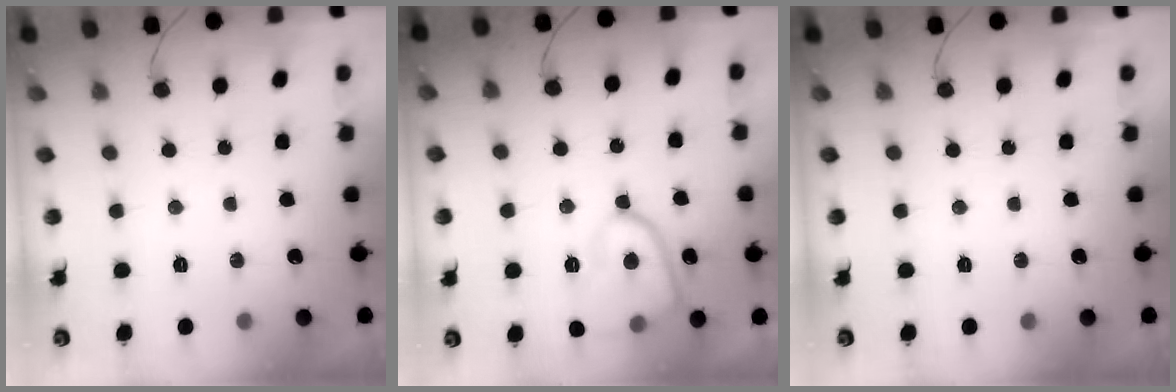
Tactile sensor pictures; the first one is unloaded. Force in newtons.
{"total": 11.1, "press": 11.0, "slide": 1.5}
{"total": 0.0}